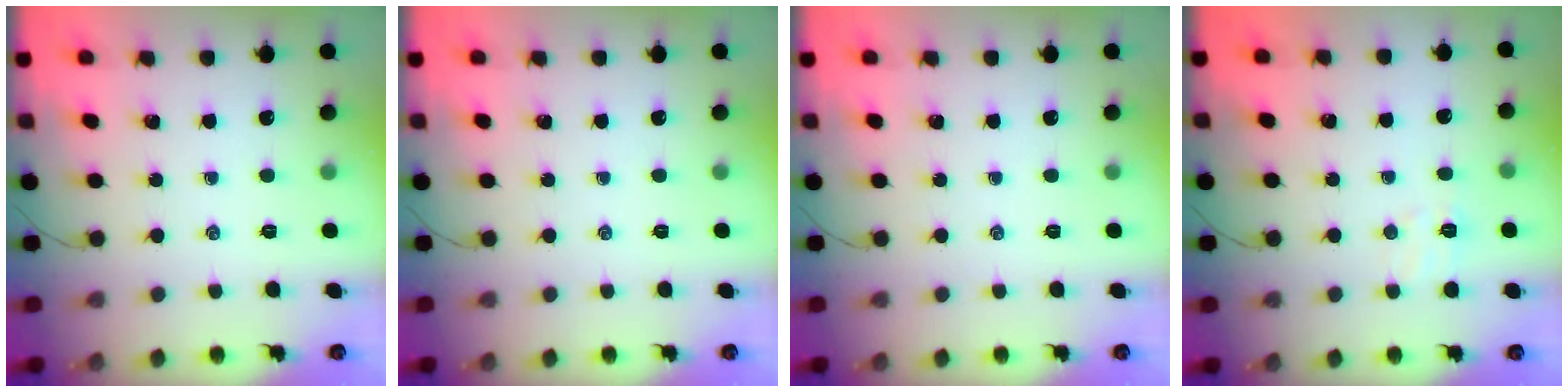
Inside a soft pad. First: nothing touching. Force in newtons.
{"total": 0.0}
{"total": 0.0}
{"total": 4.6, "press": 4.4, "slide": 1.1}